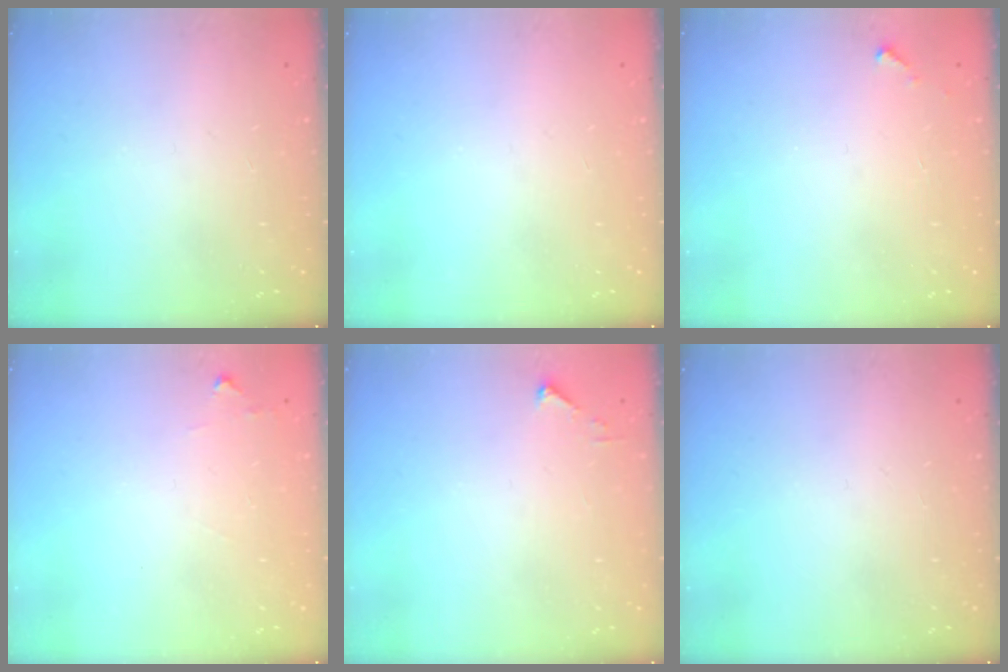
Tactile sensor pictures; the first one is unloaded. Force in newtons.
{"total": 0.0}
{"total": 2.8, "press": 2.8, "slide": 0.1}
{"total": 4.4, "press": 4.4, "slide": 0.7}
{"total": 2.7, "press": 2.7, "slide": 0.3}
{"total": 0.0}